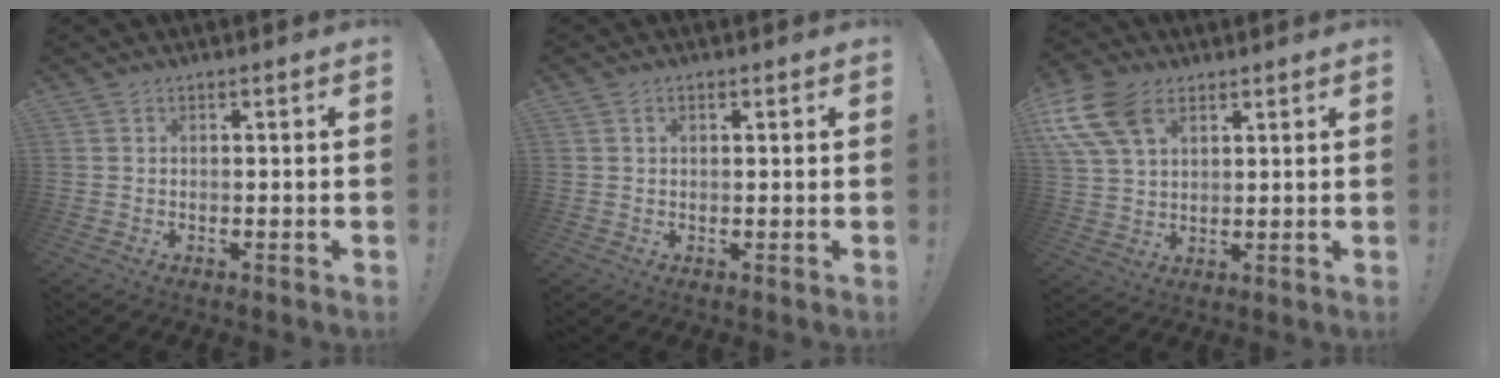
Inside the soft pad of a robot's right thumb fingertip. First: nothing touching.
{"total": 0.9, "force": [0.5, 0.4, 0.7], "torque": [-0.009, 0.000, 0.008]}
{"total": 14.0, "force": [6.3, 8.9, 8.8], "torque": [-0.183, -0.020, 0.122]}